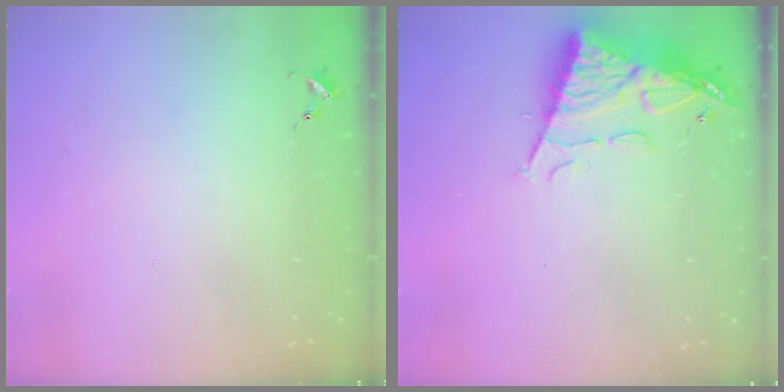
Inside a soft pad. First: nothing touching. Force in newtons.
{"total": 13.1, "press": 13.0, "slide": 1.5}